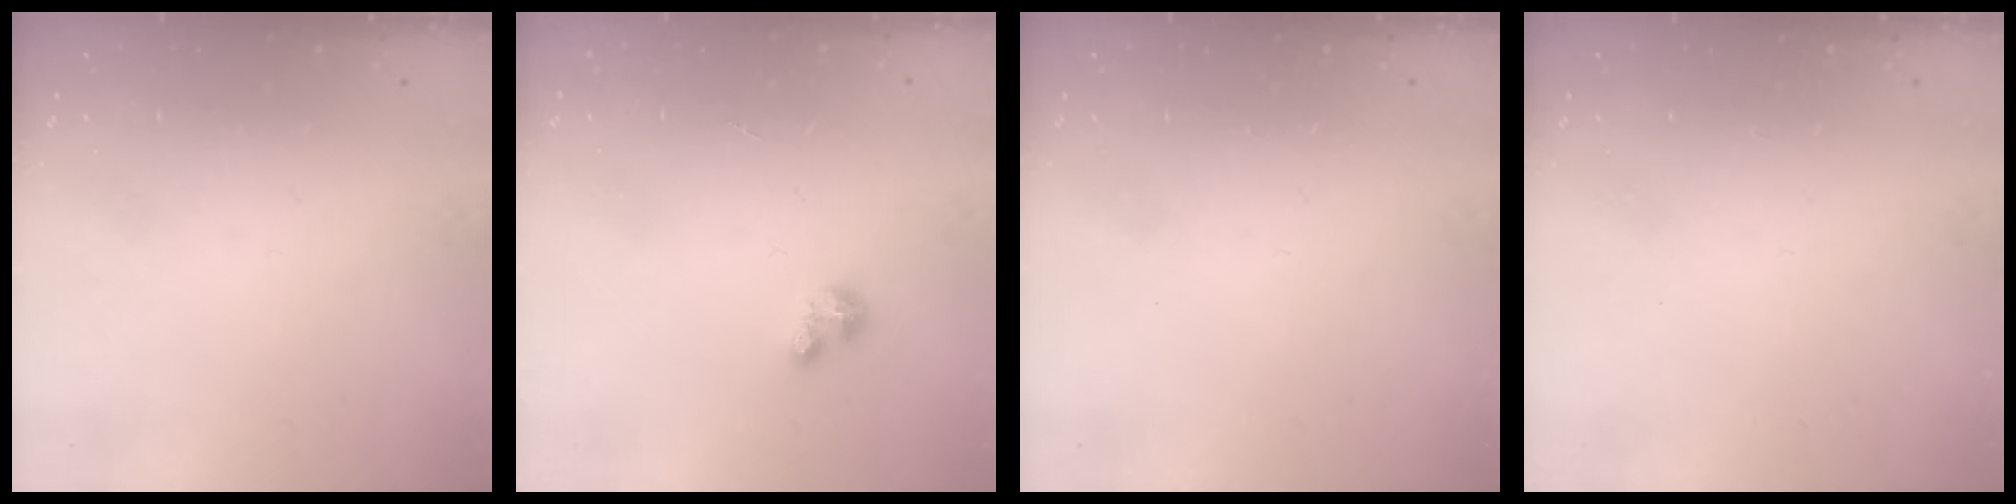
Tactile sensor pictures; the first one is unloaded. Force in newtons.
{"total": 2.1, "press": 2.1, "slide": 0.2}
{"total": 0.0}
{"total": 0.0}